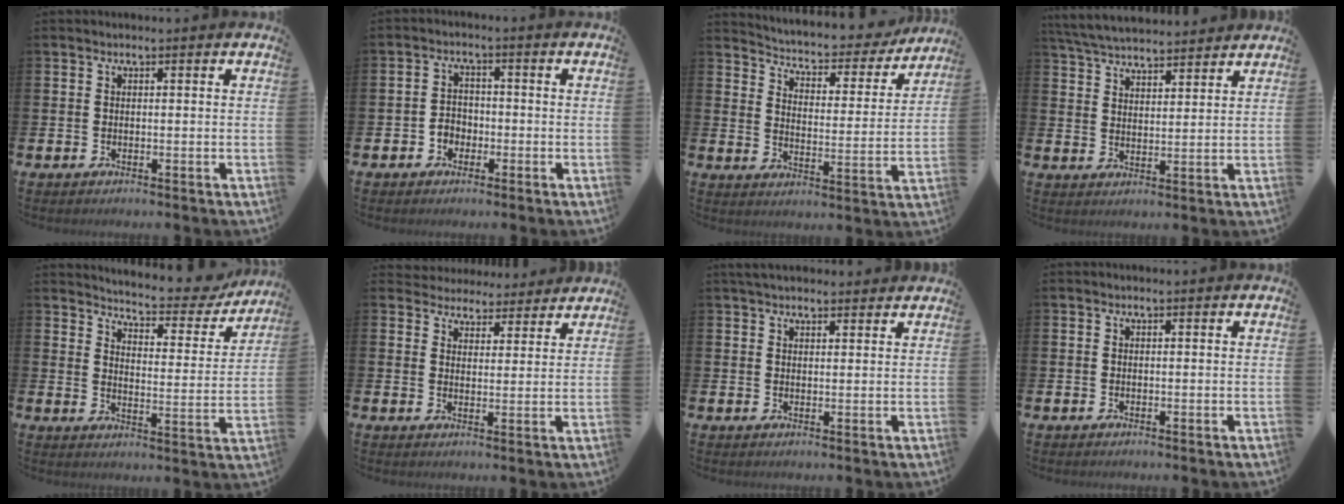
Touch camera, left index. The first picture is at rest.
{"total": 2.6, "force": [-1.3, 2.1, 0.8], "torque": [-0.014, 0.005, -0.031]}
{"total": 4.6, "force": [4.3, 1.3, 0.9], "torque": [-0.044, -0.037, 0.065]}
{"total": 5.6, "force": [5.5, 0.8, 0.7], "torque": [-0.035, -0.027, 0.100]}
{"total": 5.6, "force": [5.4, 0.9, 1.2], "torque": [-0.042, -0.044, 0.087]}
{"total": 3.9, "force": [3.6, 1.3, -0.4], "torque": [-0.005, -0.027, 0.063]}
{"total": 3.0, "force": [2.8, 0.9, 0.7], "torque": [-0.008, -0.008, 0.049]}
{"total": 0.0}